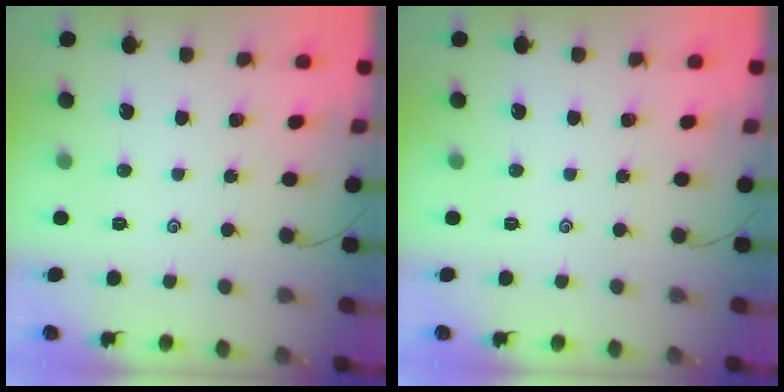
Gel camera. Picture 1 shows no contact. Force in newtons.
{"total": 0.0}